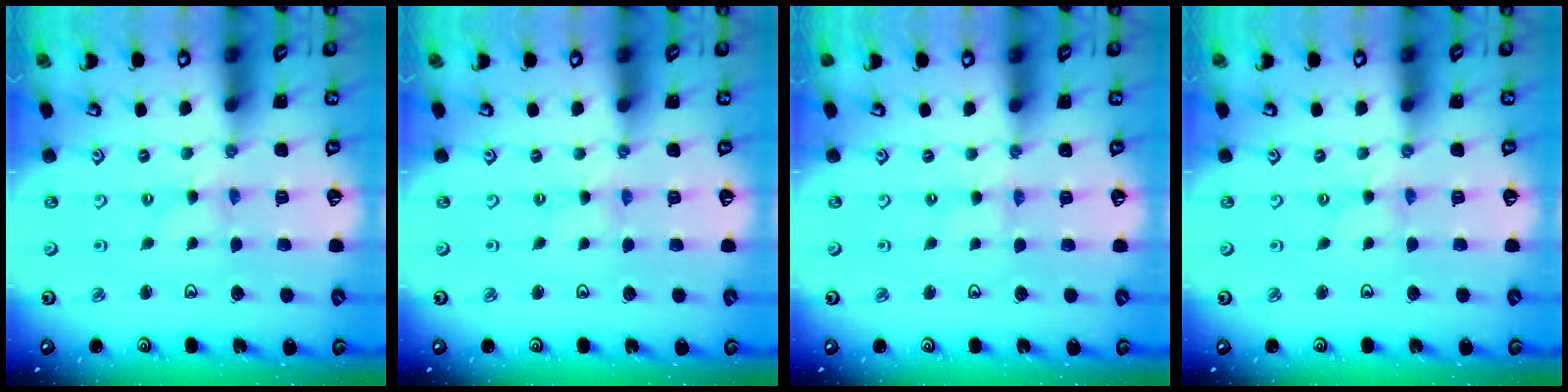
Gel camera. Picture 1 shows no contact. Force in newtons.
{"total": 0.0}
{"total": 1.6, "press": 1.5, "slide": 0.4}
{"total": 0.0}